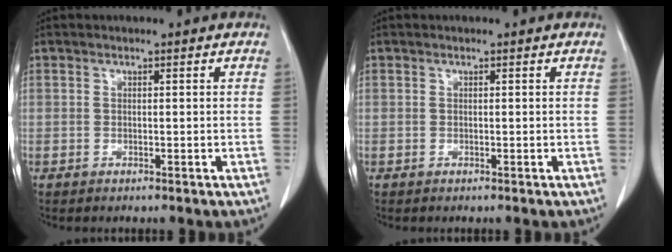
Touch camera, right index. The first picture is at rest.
{"total": 0.0}